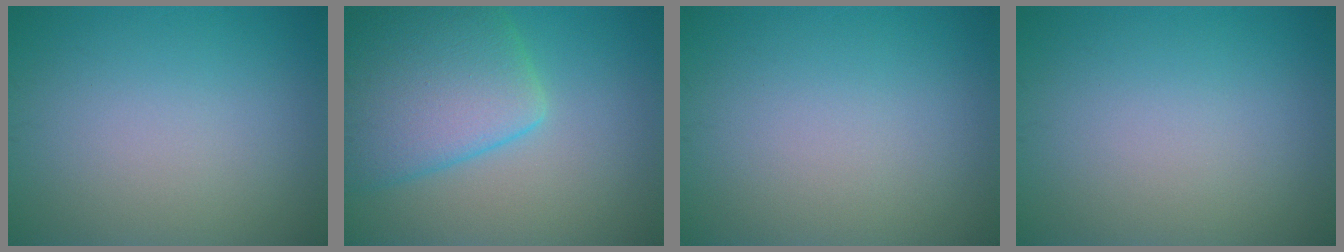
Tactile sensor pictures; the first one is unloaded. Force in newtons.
{"total": 8.2, "press": 8.2, "slide": 0.4}
{"total": 0.0}
{"total": 0.0}